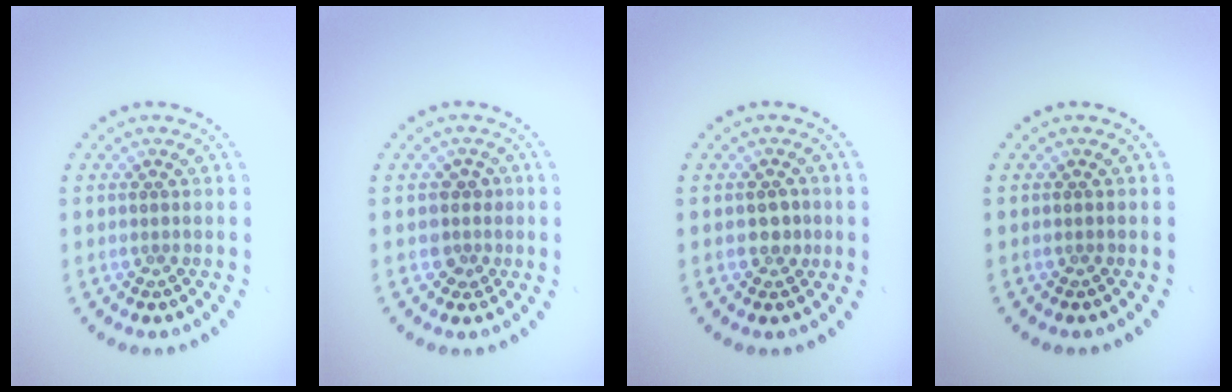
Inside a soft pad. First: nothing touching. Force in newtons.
{"total": 1.7, "press": 1.3, "slide": 1.0}
{"total": 1.5, "press": 1.4, "slide": 0.3}
{"total": 0.0}